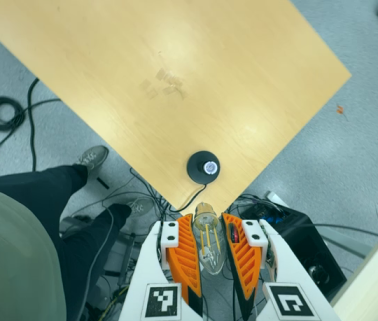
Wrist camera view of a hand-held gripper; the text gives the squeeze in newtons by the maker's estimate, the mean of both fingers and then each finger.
{"total": 21.8, "left": 23.5, "right": 20.2}